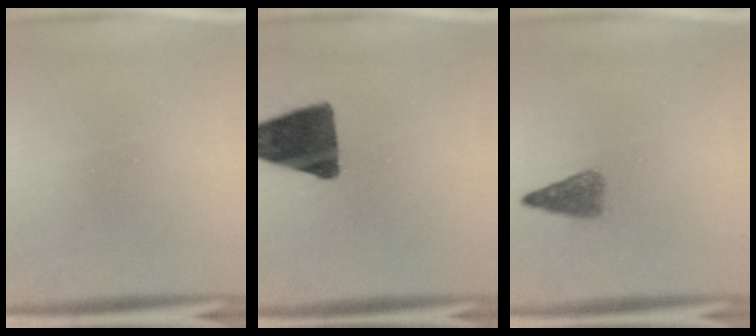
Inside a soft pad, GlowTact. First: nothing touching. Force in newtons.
{"total": 13.4}
{"total": 3.2}